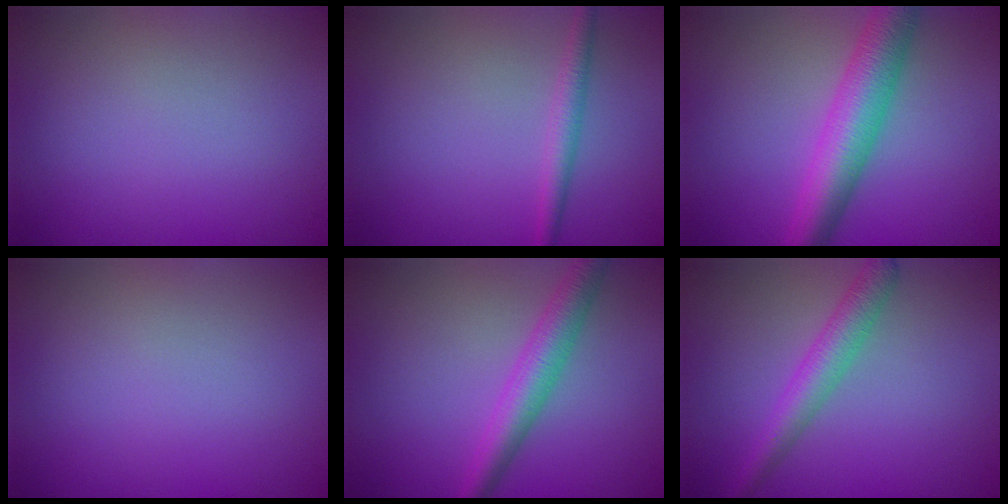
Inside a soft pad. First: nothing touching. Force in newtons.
{"total": 1.9, "press": 1.9, "slide": 0.1}
{"total": 6.4, "press": 6.4, "slide": 0.1}
{"total": 0.0}
{"total": 3.8, "press": 3.8, "slide": 0.1}
{"total": 3.3, "press": 3.3, "slide": 0.1}